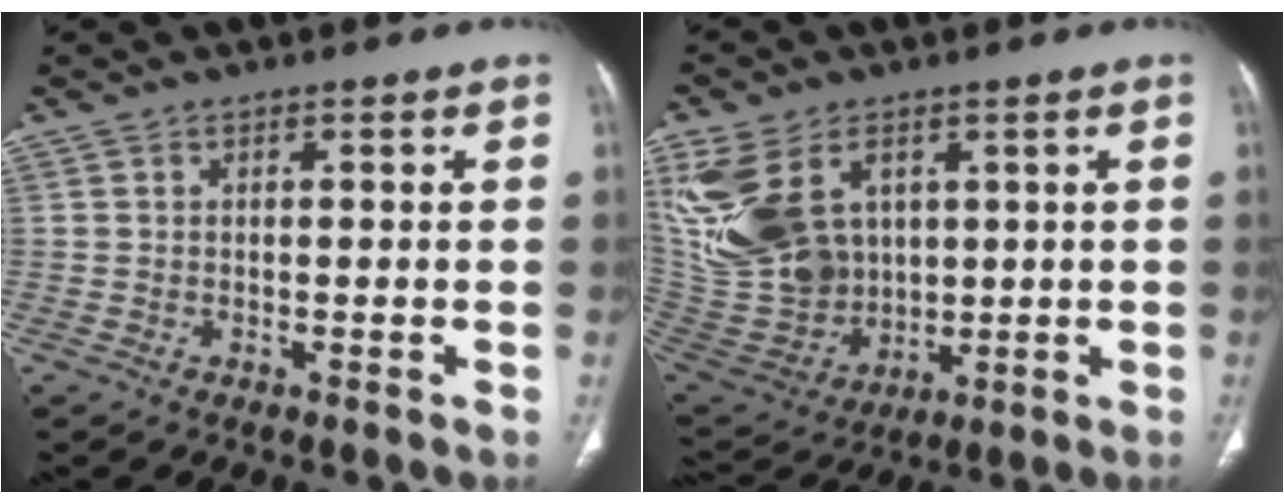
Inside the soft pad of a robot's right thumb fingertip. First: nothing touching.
{"total": 20.1, "force": [6.5, 14.2, 12.7], "torque": [-0.265, -0.016, 0.154]}